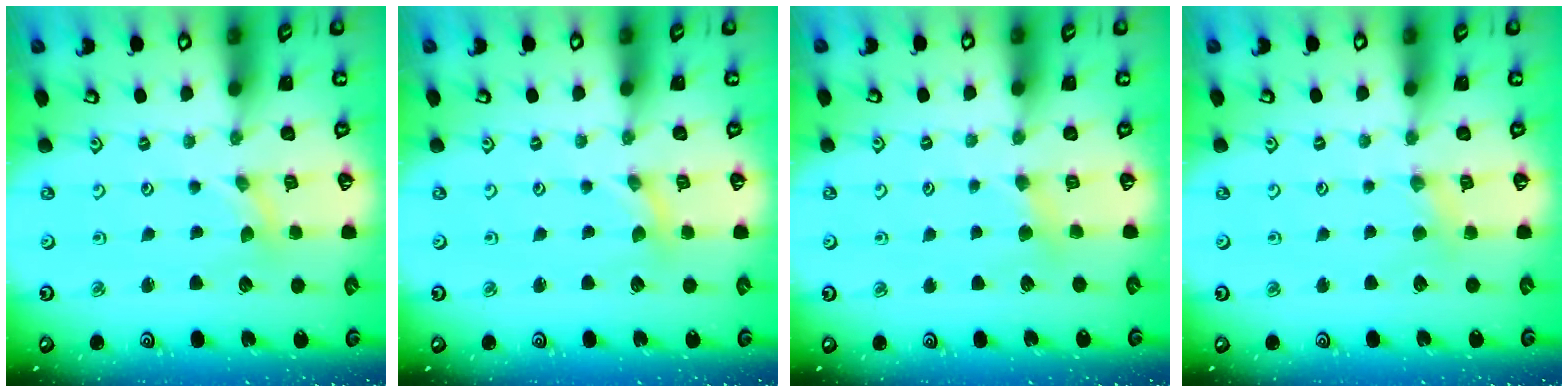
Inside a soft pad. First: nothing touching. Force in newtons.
{"total": 0.0}
{"total": 3.0, "press": 3.0, "slide": 0.4}
{"total": 2.9, "press": 2.9, "slide": 0.5}